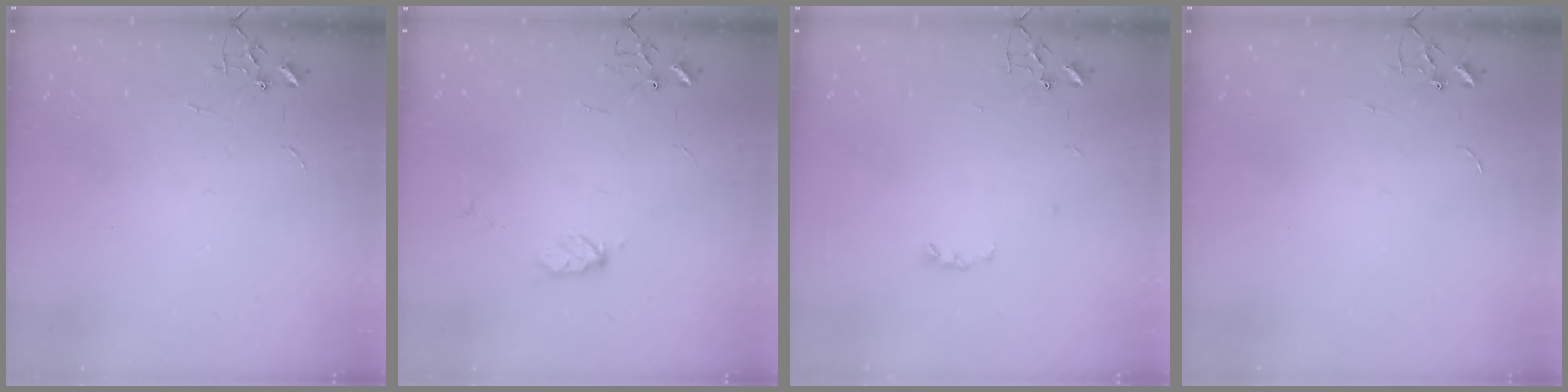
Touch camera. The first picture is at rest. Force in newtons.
{"total": 5.6, "press": 5.6, "slide": 0.7}
{"total": 3.2, "press": 3.2, "slide": 0.5}
{"total": 0.0}